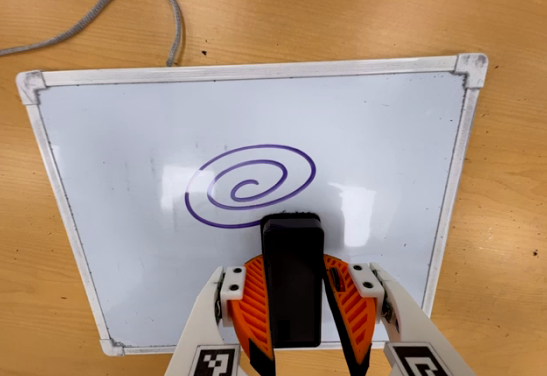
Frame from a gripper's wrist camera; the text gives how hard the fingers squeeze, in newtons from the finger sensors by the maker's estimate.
{"total": 6.0, "left": 5.2, "right": 6.9}